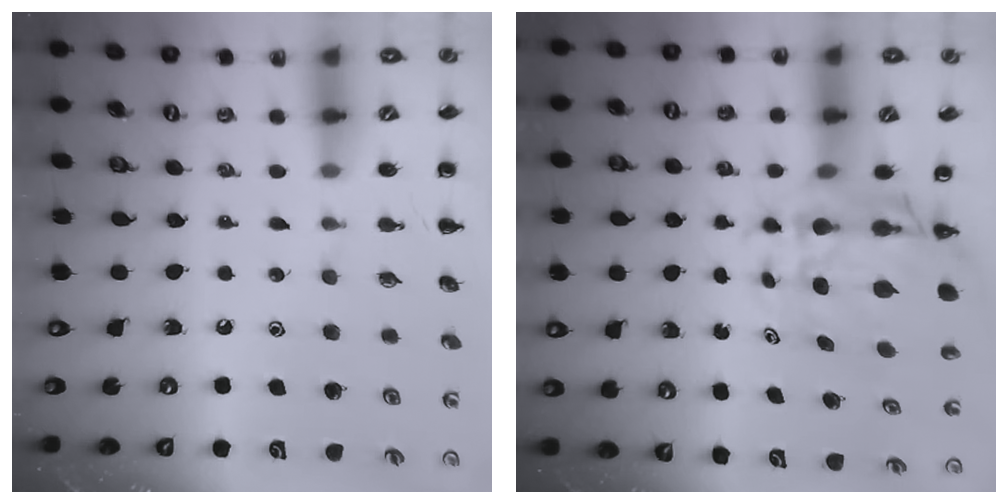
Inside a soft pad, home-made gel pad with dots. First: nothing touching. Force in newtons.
{"total": 7.4, "press": 6.8, "slide": 2.7}